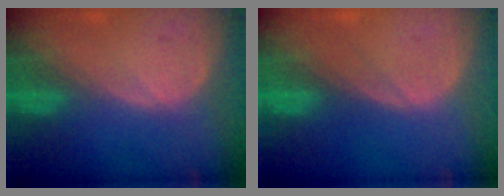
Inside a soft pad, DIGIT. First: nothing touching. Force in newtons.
{"total": 0.0}